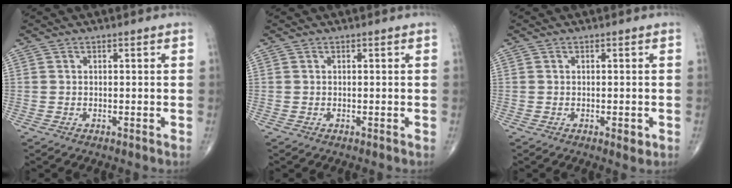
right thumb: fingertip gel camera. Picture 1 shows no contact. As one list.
[{"total": 0.0}, {"total": 1.6, "force": [-0.5, 0.6, 1.4], "torque": [-0.014, -0.003, -0.004]}]